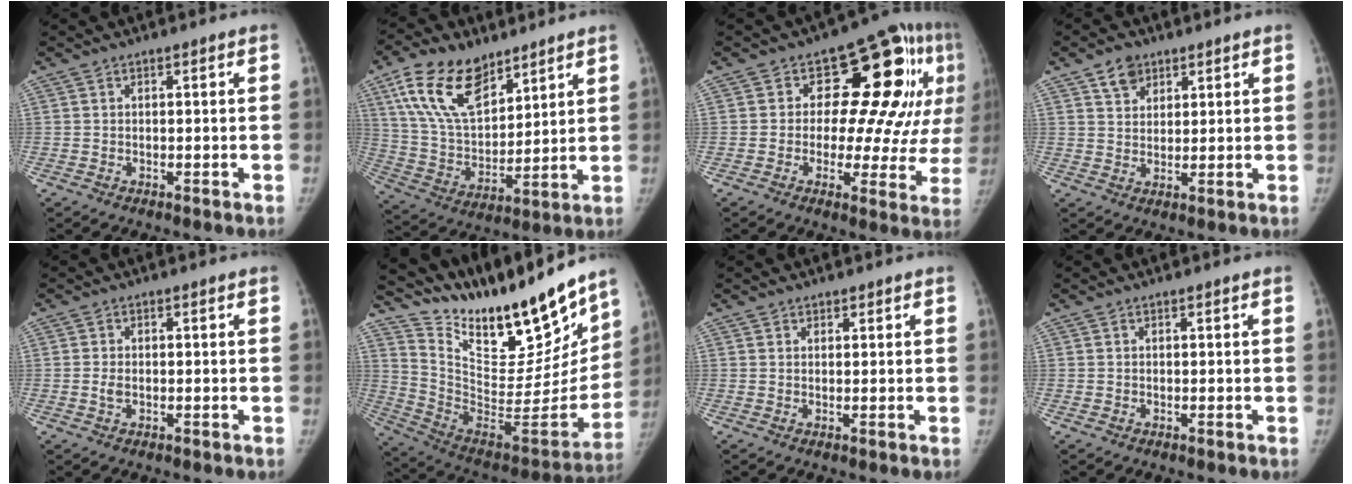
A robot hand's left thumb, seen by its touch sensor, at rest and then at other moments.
{"total": 17.8, "force": [10.6, 9.4, 10.7], "torque": [-0.168, -0.039, 0.206]}
{"total": 19.8, "force": [5.6, 10.8, 15.6], "torque": [-0.136, -0.003, 0.066]}
{"total": 5.0, "force": [3.1, 3.5, 1.7], "torque": [-0.007, -0.019, 0.056]}
{"total": 1.8, "force": [-0.3, 1.2, 1.3], "torque": [-0.026, 0.000, -0.007]}
{"total": 29.6, "force": [23.2, 8.7, 16.1], "torque": [-0.223, -0.116, 0.372]}
{"total": 1.0, "force": [0.8, 0.6, 0.0], "torque": [0.015, -0.005, 0.008]}
{"total": 0.0}